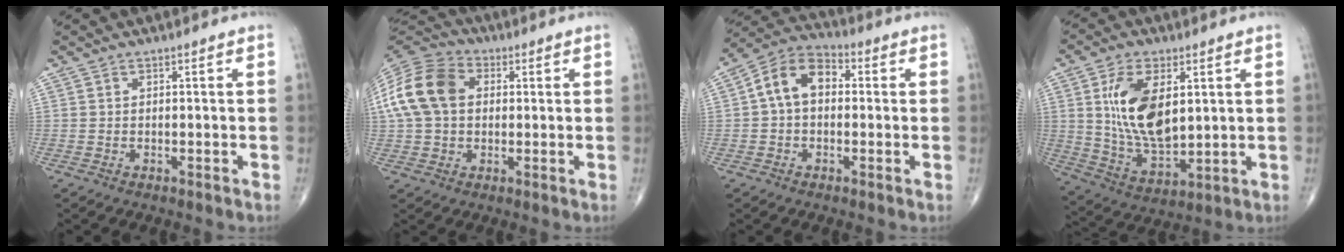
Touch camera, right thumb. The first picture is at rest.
{"total": 15.2, "force": [2.3, 11.0, 10.3], "torque": [-0.203, 0.027, 0.033]}
{"total": 9.9, "force": [0.9, 6.7, 7.2], "torque": [-0.117, 0.032, 0.002]}
{"total": 15.4, "force": [3.4, 8.1, 12.6], "torque": [-0.225, -0.020, 0.075]}